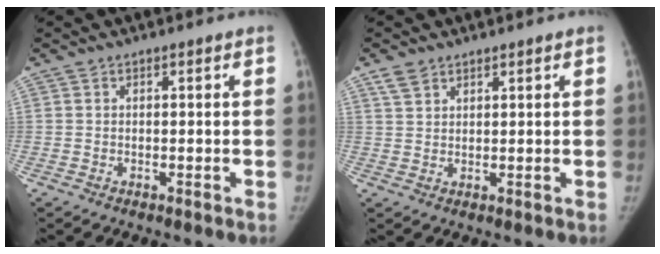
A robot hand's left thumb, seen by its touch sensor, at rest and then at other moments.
{"total": 3.2, "force": [2.3, 1.8, 1.2], "torque": [-0.021, -0.001, 0.051]}